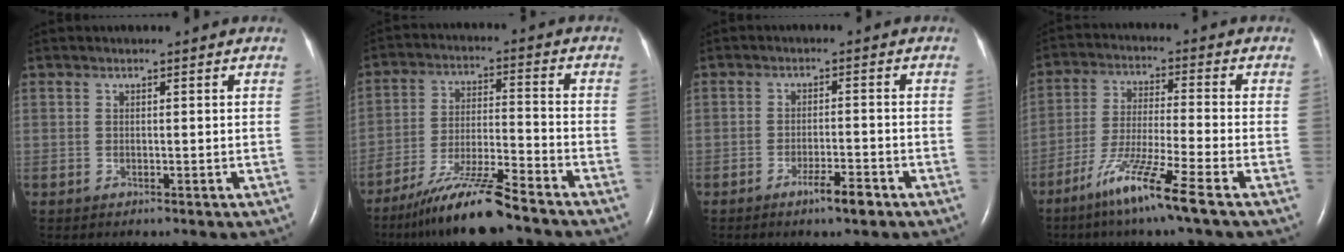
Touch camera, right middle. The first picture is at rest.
{"total": 12.1, "force": [-9.6, 0.2, 7.2], "torque": [-0.133, -0.021, -0.170]}
{"total": 3.9, "force": [-2.6, 0.3, 2.8], "torque": [-0.053, -0.004, -0.044]}
{"total": 10.5, "force": [-6.6, -1.1, 8.1], "torque": [-0.161, -0.037, -0.130]}